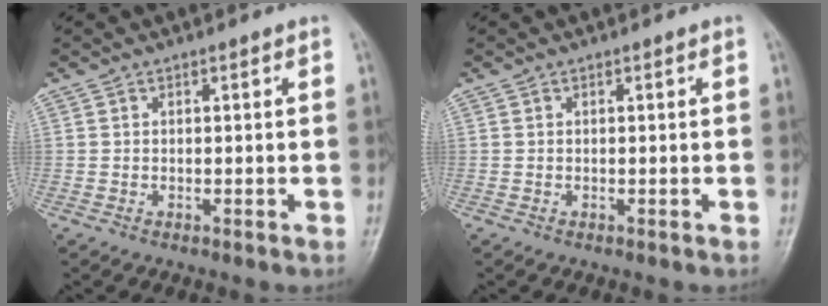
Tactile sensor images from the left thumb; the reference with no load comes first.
{"total": 0.0}